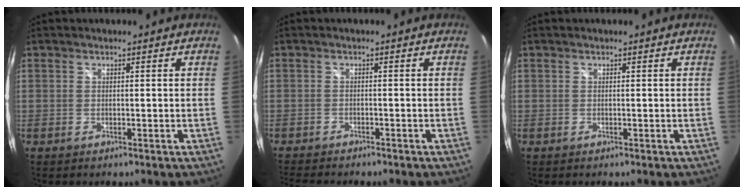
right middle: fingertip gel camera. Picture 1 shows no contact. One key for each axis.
{"total": 5.5, "fx": -5.0, "fy": 0.9, "fz": 2.1, "tx": -0.052, "ty": -0.018, "tz": -0.081}
{"total": 0.0}